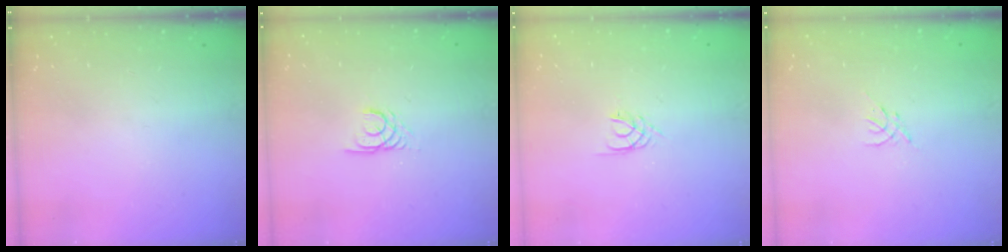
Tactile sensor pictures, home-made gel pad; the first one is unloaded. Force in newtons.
{"total": 2.2, "press": 2.2, "slide": 0.1}
{"total": 2.4, "press": 2.4, "slide": 0.3}
{"total": 0.0}